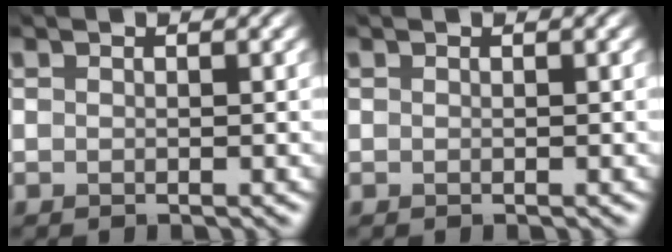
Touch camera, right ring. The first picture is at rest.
{"total": 0.0}